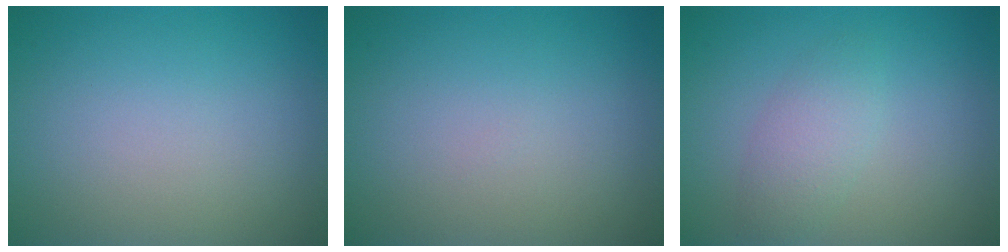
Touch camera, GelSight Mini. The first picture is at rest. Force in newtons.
{"total": 0.0}
{"total": 2.3, "press": 2.3, "slide": 0.2}